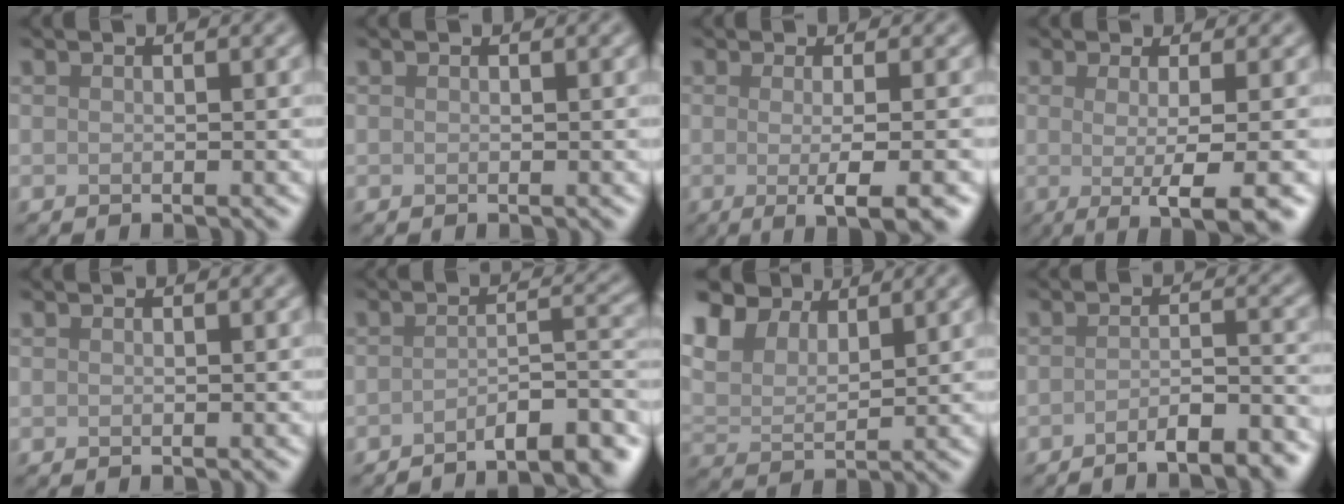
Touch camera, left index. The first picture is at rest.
{"total": 0.0}
{"total": 5.3, "force": [-1.0, 1.3, 5.0], "torque": [-0.064, -0.006, -0.014]}
{"total": 5.9, "force": [-1.2, 1.4, 5.7], "torque": [-0.075, -0.007, -0.018]}
{"total": 0.0}
{"total": 7.2, "force": [-5.2, 1.6, 4.6], "torque": [-0.048, 0.014, -0.076]}
{"total": 7.6, "force": [6.0, 3.4, 3.3], "torque": [-0.090, 0.019, 0.098]}
{"total": 5.8, "force": [-4.1, 1.5, 3.9], "torque": [-0.045, 0.007, -0.057]}